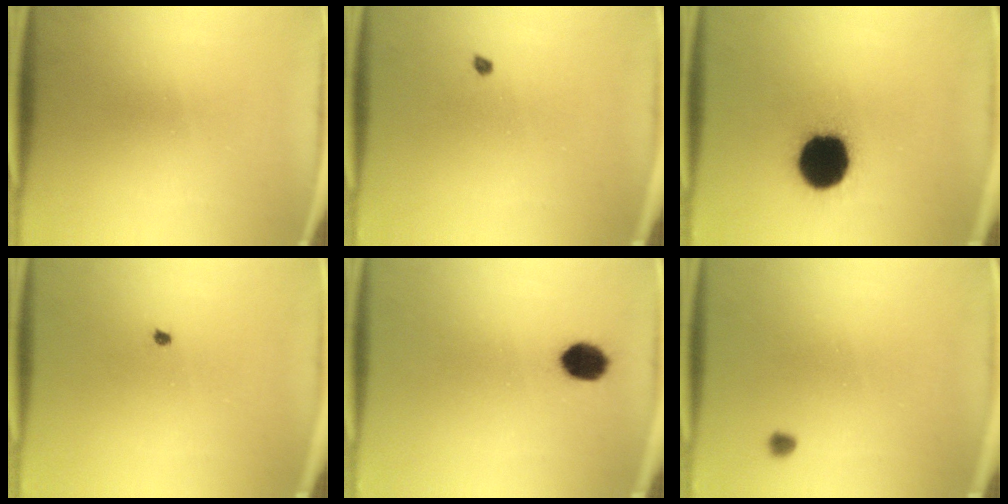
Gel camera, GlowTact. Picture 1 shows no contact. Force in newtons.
{"total": 0.6}
{"total": 19.9}
{"total": 0.5}
{"total": 5.7}
{"total": 0.9}